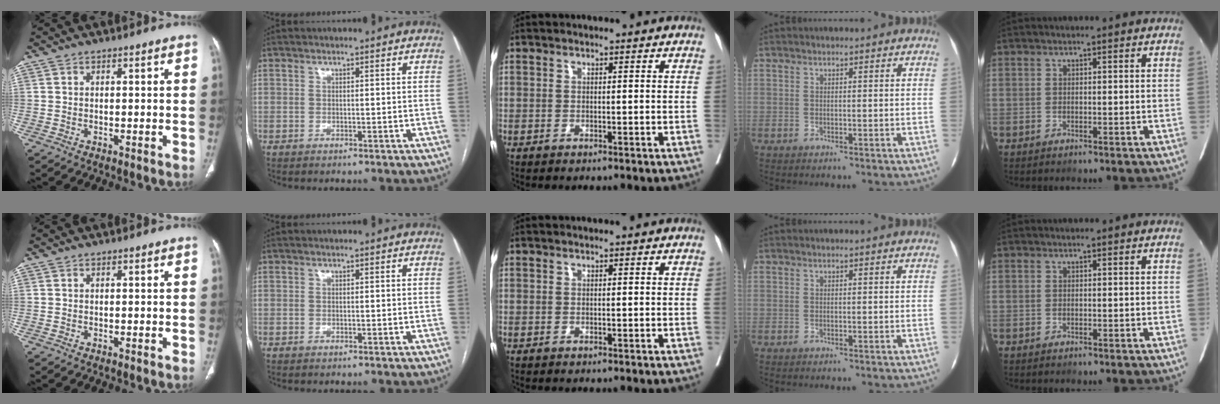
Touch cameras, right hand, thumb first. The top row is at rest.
{}